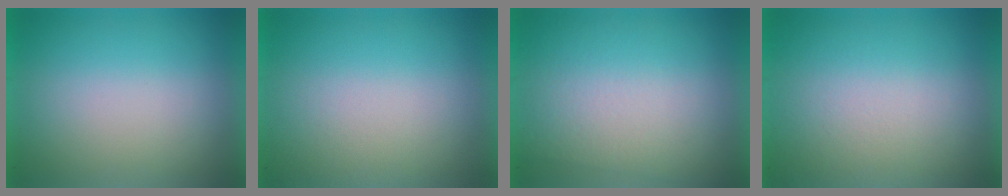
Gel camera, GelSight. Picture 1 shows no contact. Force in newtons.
{"total": 2.0}
{"total": 2.8}
{"total": 3.8}